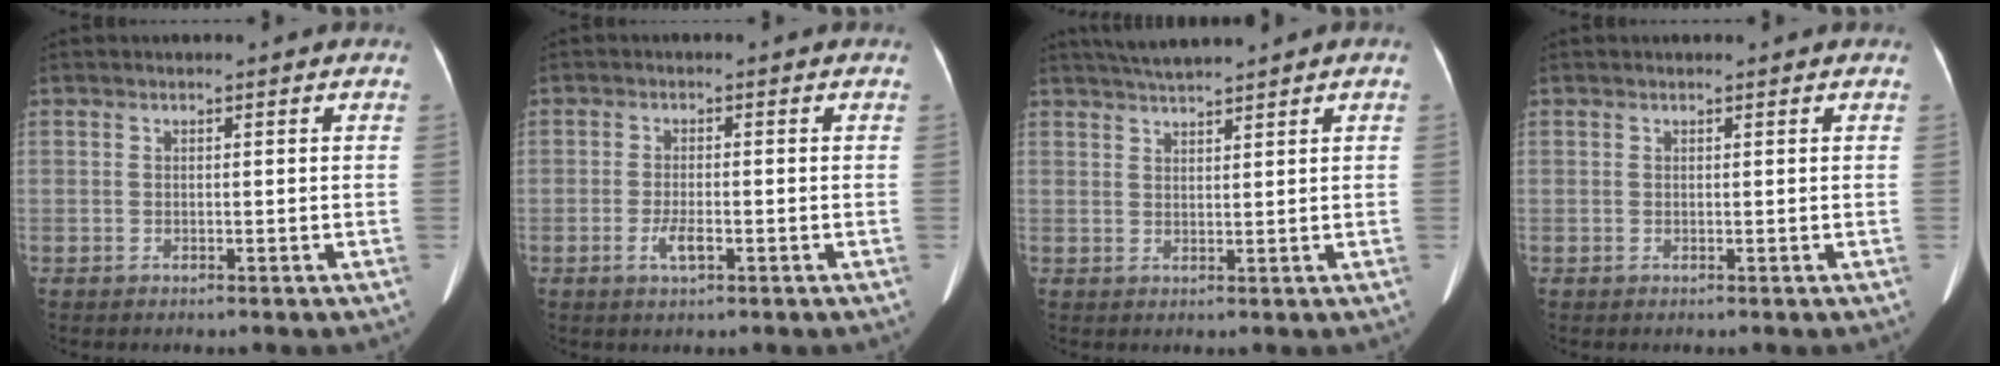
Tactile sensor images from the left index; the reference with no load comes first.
{"total": 2.5, "force": [-1.0, 0.7, 2.2], "torque": [-0.047, -0.002, -0.017]}
{"total": 4.4, "force": [4.0, -0.6, 1.7], "torque": [-0.033, 0.017, 0.075]}
{"total": 0.9, "force": [0.8, 0.1, 0.3], "torque": [-0.008, 0.011, 0.012]}